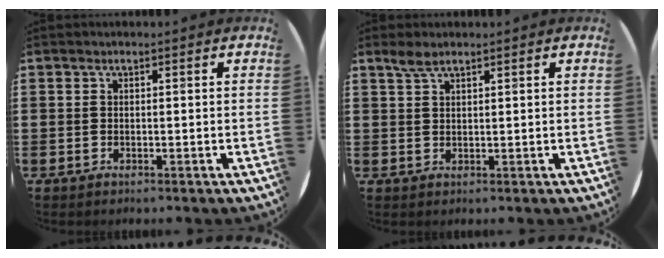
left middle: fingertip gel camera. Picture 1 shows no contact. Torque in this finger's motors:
{"motor_torque": [0.47, -0.38, 0.02, 0.01]}